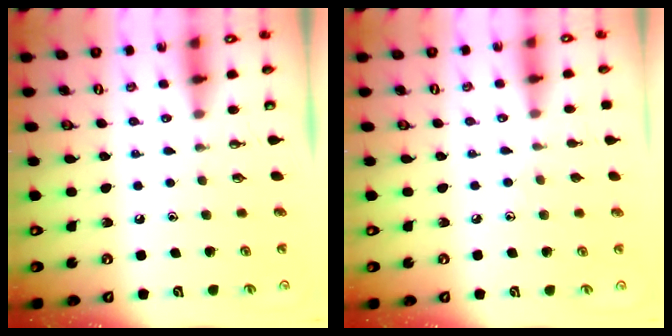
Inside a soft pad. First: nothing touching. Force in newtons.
{"total": 4.6, "press": 4.5, "slide": 0.5}